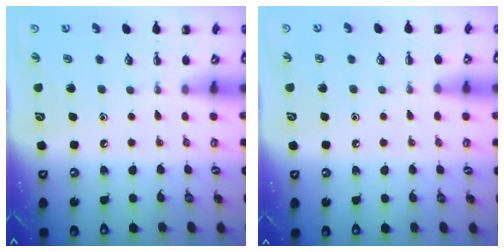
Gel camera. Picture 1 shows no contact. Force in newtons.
{"total": 3.6, "press": 3.5, "slide": 1.1}